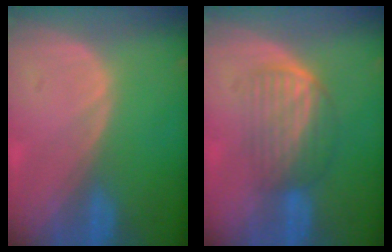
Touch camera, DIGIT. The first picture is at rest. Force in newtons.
{"total": 6.0, "press": 5.5, "slide": 2.3}